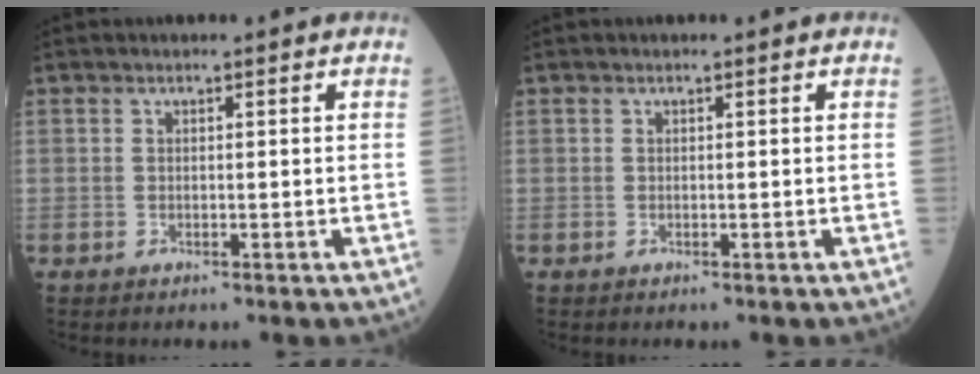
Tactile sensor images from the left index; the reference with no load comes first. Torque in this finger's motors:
{"motor_torque": [0.00, 0.00, 0.00, 0.00]}